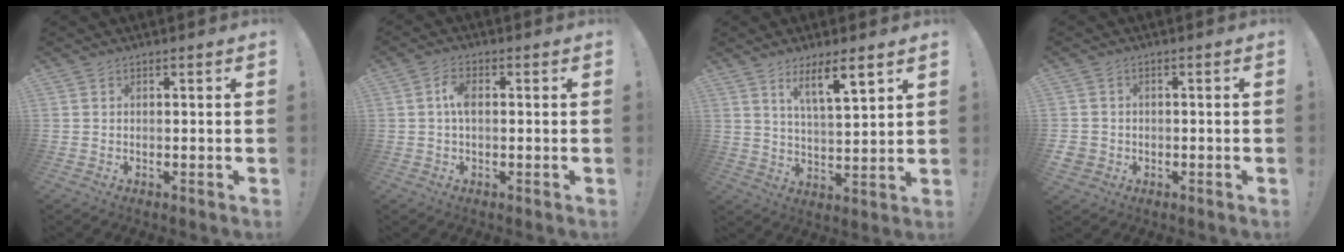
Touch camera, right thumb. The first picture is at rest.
{"total": 4.5, "force": [0.3, 2.4, 3.8], "torque": [-0.056, 0.005, 0.003]}
{"total": 9.5, "force": [6.0, 1.4, 7.2], "torque": [-0.119, -0.031, 0.099]}
{"total": 3.0, "force": [-0.4, 2.8, 0.9], "torque": [-0.019, 0.000, -0.007]}